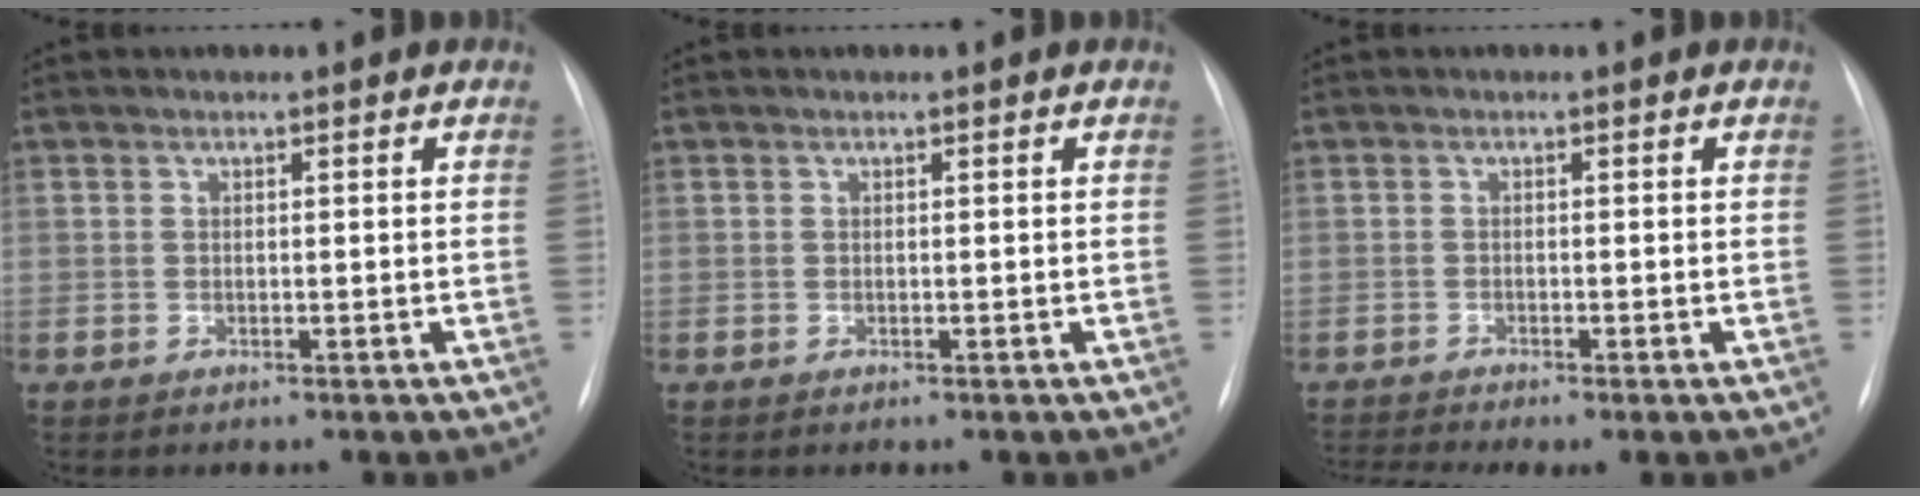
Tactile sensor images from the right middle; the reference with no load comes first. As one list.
[{"total": 0.0}, {"total": 3.8, "force": [-3.1, -0.5, 2.1], "torque": [-0.038, -0.002, -0.052]}]